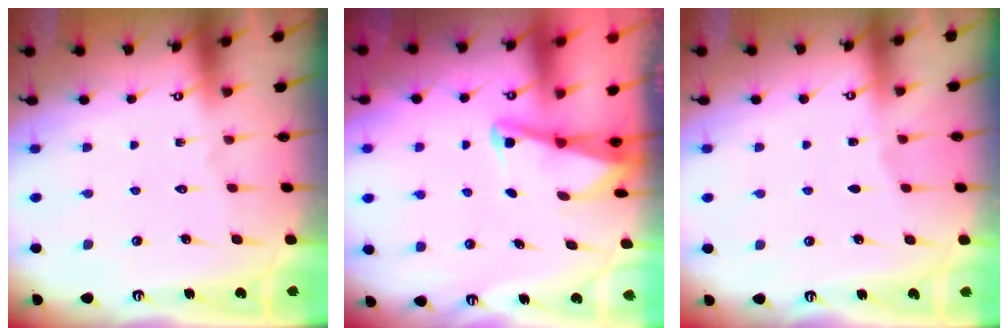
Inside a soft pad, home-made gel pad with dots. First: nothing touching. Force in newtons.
{"total": 2.2, "press": 2.2, "slide": 0.3}
{"total": 1.5, "press": 1.4, "slide": 0.2}